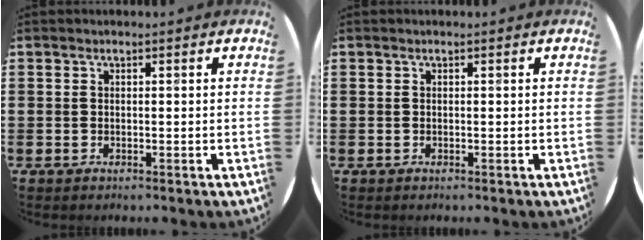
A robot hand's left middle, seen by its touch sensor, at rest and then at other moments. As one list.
[{"total": 0.0}]